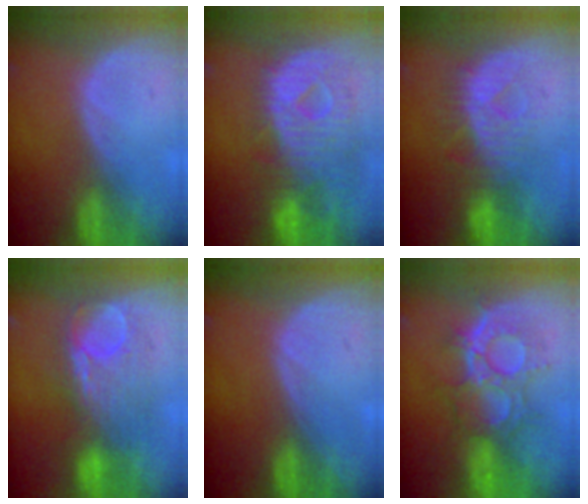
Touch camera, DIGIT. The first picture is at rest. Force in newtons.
{"total": 12.4, "press": 10.7, "slide": 6.3}
{"total": 8.1, "press": 7.6, "slide": 2.8}
{"total": 8.3, "press": 8.3, "slide": 0.2}
{"total": 0.0}
{"total": 9.4, "press": 9.4, "slide": 0.6}